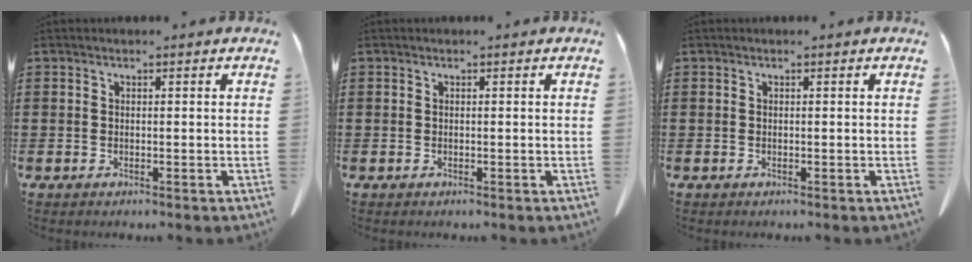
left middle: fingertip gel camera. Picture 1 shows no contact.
{"total": 0.0}
{"total": 0.0}